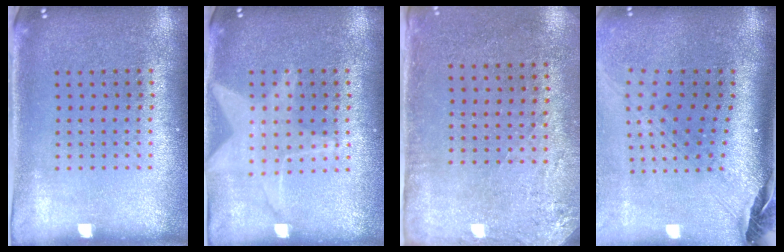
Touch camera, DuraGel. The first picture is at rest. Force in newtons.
{"total": 1.4, "press": 1.3, "slide": 0.4}
{"total": 2.8, "press": 2.3, "slide": 1.6}
{"total": 2.9, "press": 2.1, "slide": 2.0}